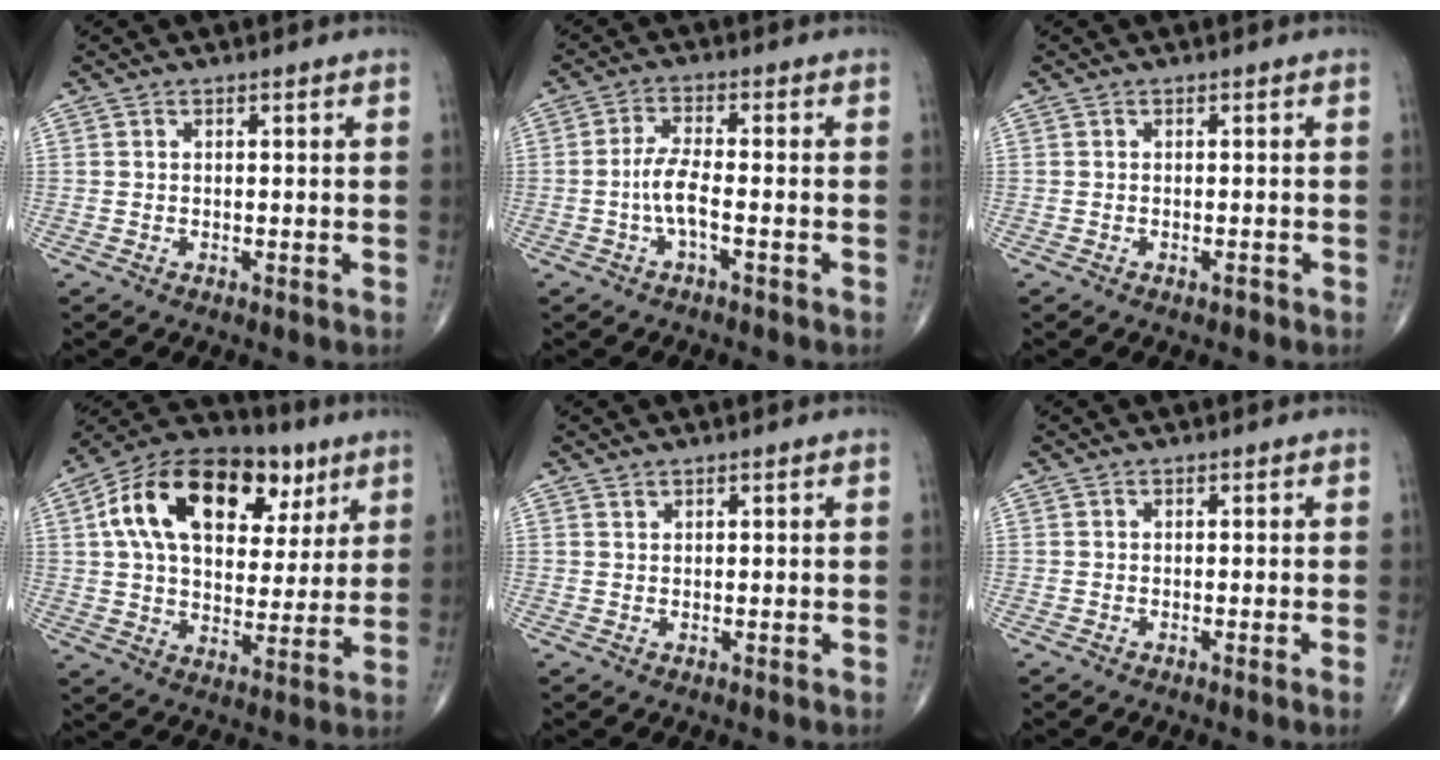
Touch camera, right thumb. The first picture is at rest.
{"total": 4.8, "force": [-1.4, 1.1, 4.5], "torque": [-0.100, 0.013, -0.030]}
{"total": 0.7, "force": [-0.5, 0.3, 0.4], "torque": [-0.006, -0.001, -0.009]}
{"total": 24.2, "force": [9.0, 14.5, 17.0], "torque": [-0.261, 0.014, 0.142]}
{"total": 0.5, "force": [0.5, 0.2, 0.1], "torque": [-0.001, -0.004, 0.009]}
{"total": 0.6, "force": [-0.2, -0.2, 0.5], "torque": [-0.007, 0.000, -0.006]}